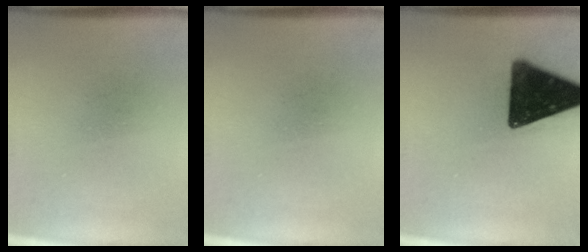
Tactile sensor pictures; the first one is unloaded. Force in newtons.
{"total": 0.0}
{"total": 17.1}